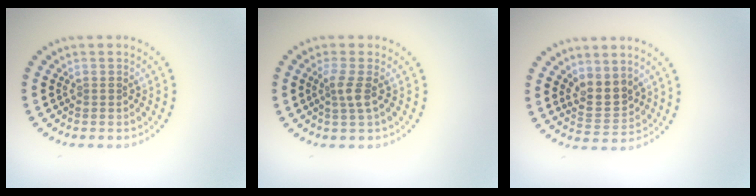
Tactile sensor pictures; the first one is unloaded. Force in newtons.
{"total": 1.8, "press": 1.4, "slide": 1.2}
{"total": 2.8, "press": 2.5, "slide": 1.3}